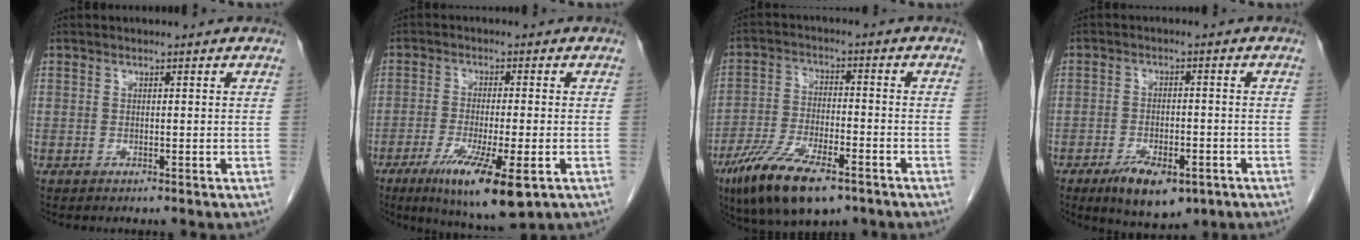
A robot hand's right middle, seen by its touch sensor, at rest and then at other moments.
{"total": 11.3, "force": [-5.6, 1.6, 9.6], "torque": [-0.165, -0.031, -0.086]}
{"total": 13.0, "force": [-8.2, 4.1, 9.2], "torque": [-0.174, -0.019, -0.142]}
{"total": 8.7, "force": [-5.2, 3.6, 5.9], "torque": [-0.090, -0.008, -0.074]}